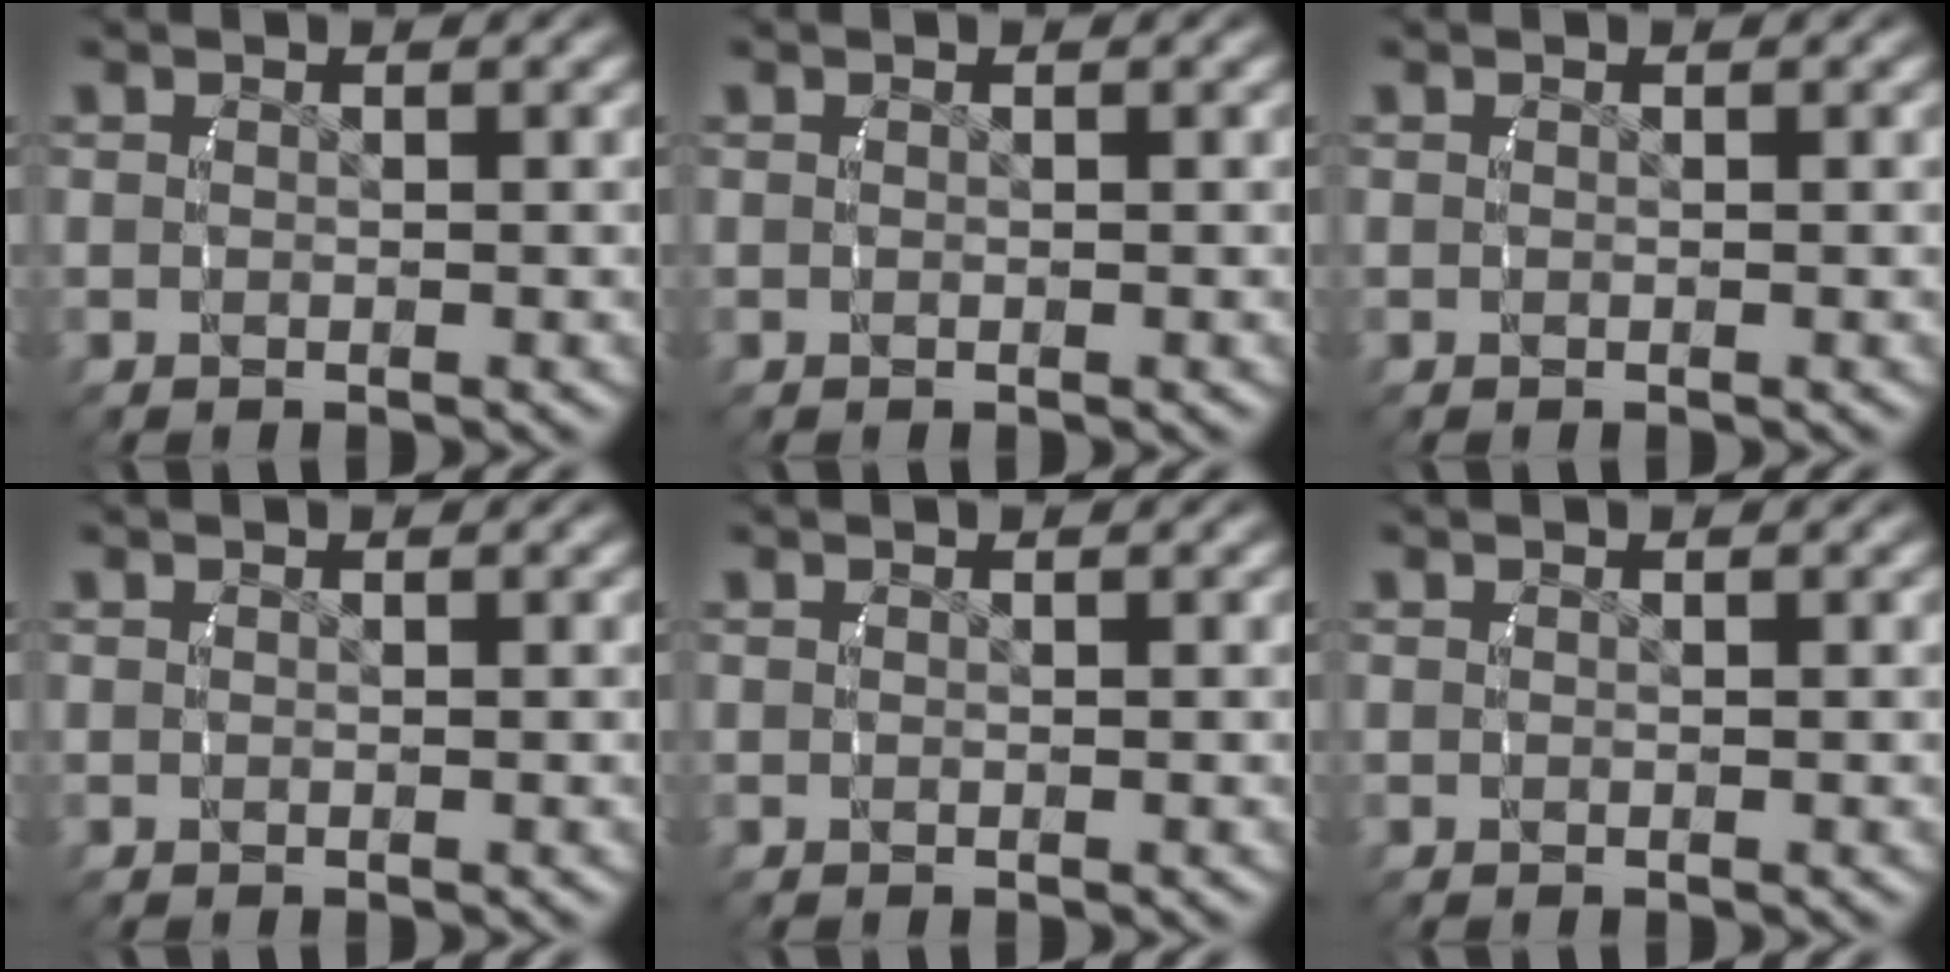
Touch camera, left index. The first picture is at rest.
{"total": 0.0}
{"total": 0.0}
{"total": 0.0}
{"total": 0.0}
{"total": 0.0}